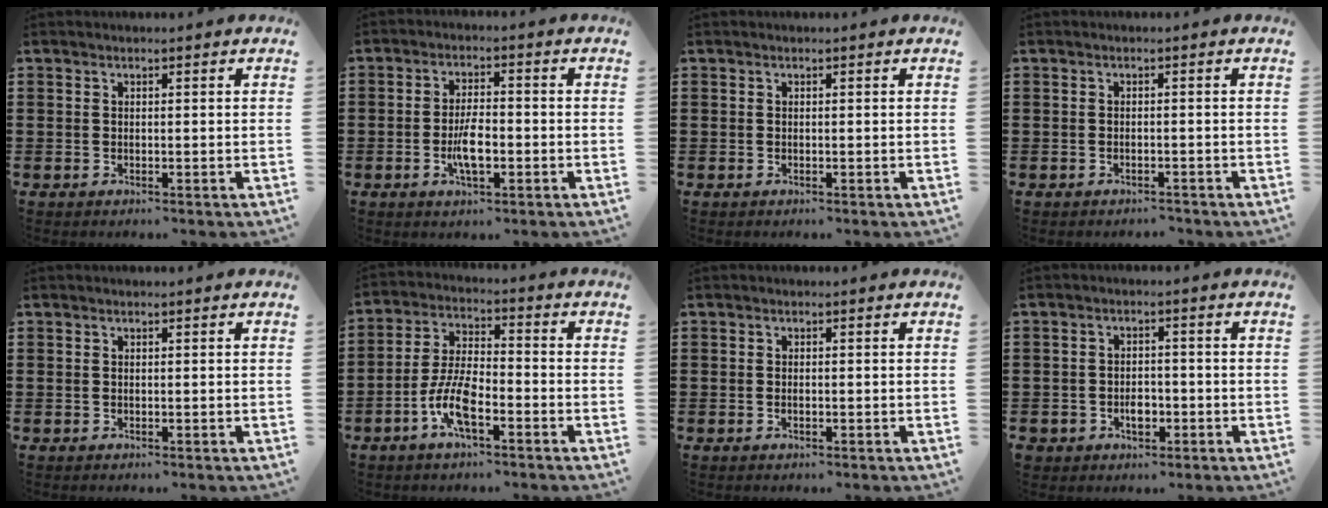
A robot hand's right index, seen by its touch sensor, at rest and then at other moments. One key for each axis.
{"total": 5.3, "fx": -1.4, "fy": 1.7, "fz": 4.8, "tx": -0.103, "ty": -0.005, "tz": -0.029}
{"total": 0.0}
{"total": 0.9, "fx": -0.9, "fy": 0.0, "fz": 0.3, "tx": -0.011, "ty": -0.005, "tz": -0.016}
{"total": 0.0}
{"total": 7.9, "fx": -3.8, "fy": 2.6, "fz": 6.4, "tx": -0.154, "ty": -0.010, "tz": -0.075}
{"total": 0.7, "fx": -0.3, "fy": 0.1, "fz": 0.6, "tx": -0.014, "ty": -0.008, "tz": -0.003}
{"total": 2.9, "fx": -1.4, "fy": 2.0, "fz": 1.6, "tx": -0.035, "ty": 0.000, "tz": -0.026}